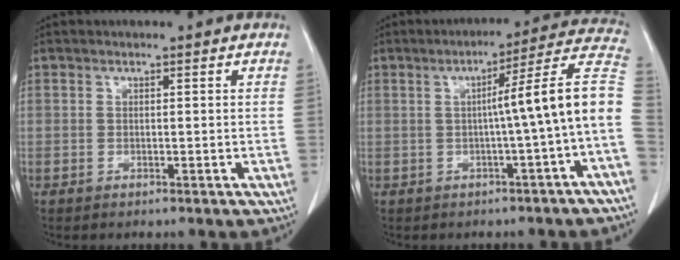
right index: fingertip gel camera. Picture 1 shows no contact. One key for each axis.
{"total": 11.4, "fx": -1.4, "fy": -1.7, "fz": 11.2, "tx": -0.140, "ty": 0.028, "tz": -0.026}